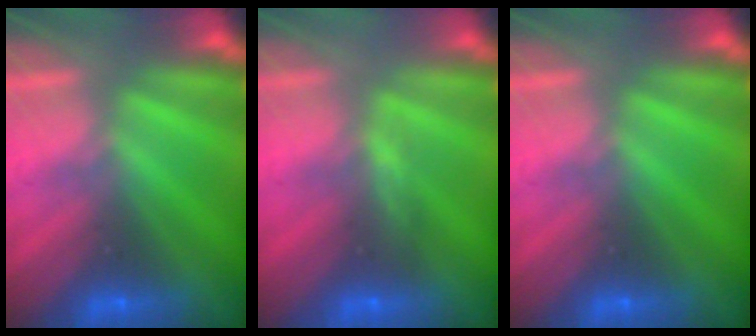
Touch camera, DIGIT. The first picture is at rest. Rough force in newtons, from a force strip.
{"total": 3.4}
{"total": 0.0}